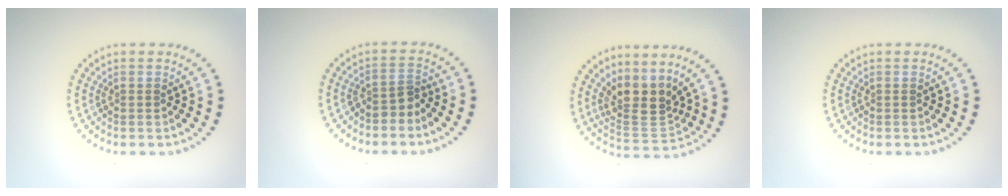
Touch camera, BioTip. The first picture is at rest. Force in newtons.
{"total": 1.9, "press": 1.4, "slide": 1.3}
{"total": 3.8, "press": 3.0, "slide": 2.4}
{"total": 0.0}